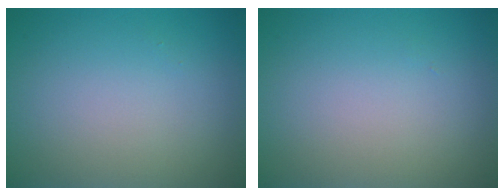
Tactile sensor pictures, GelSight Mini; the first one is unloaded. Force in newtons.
{"total": 0.0}